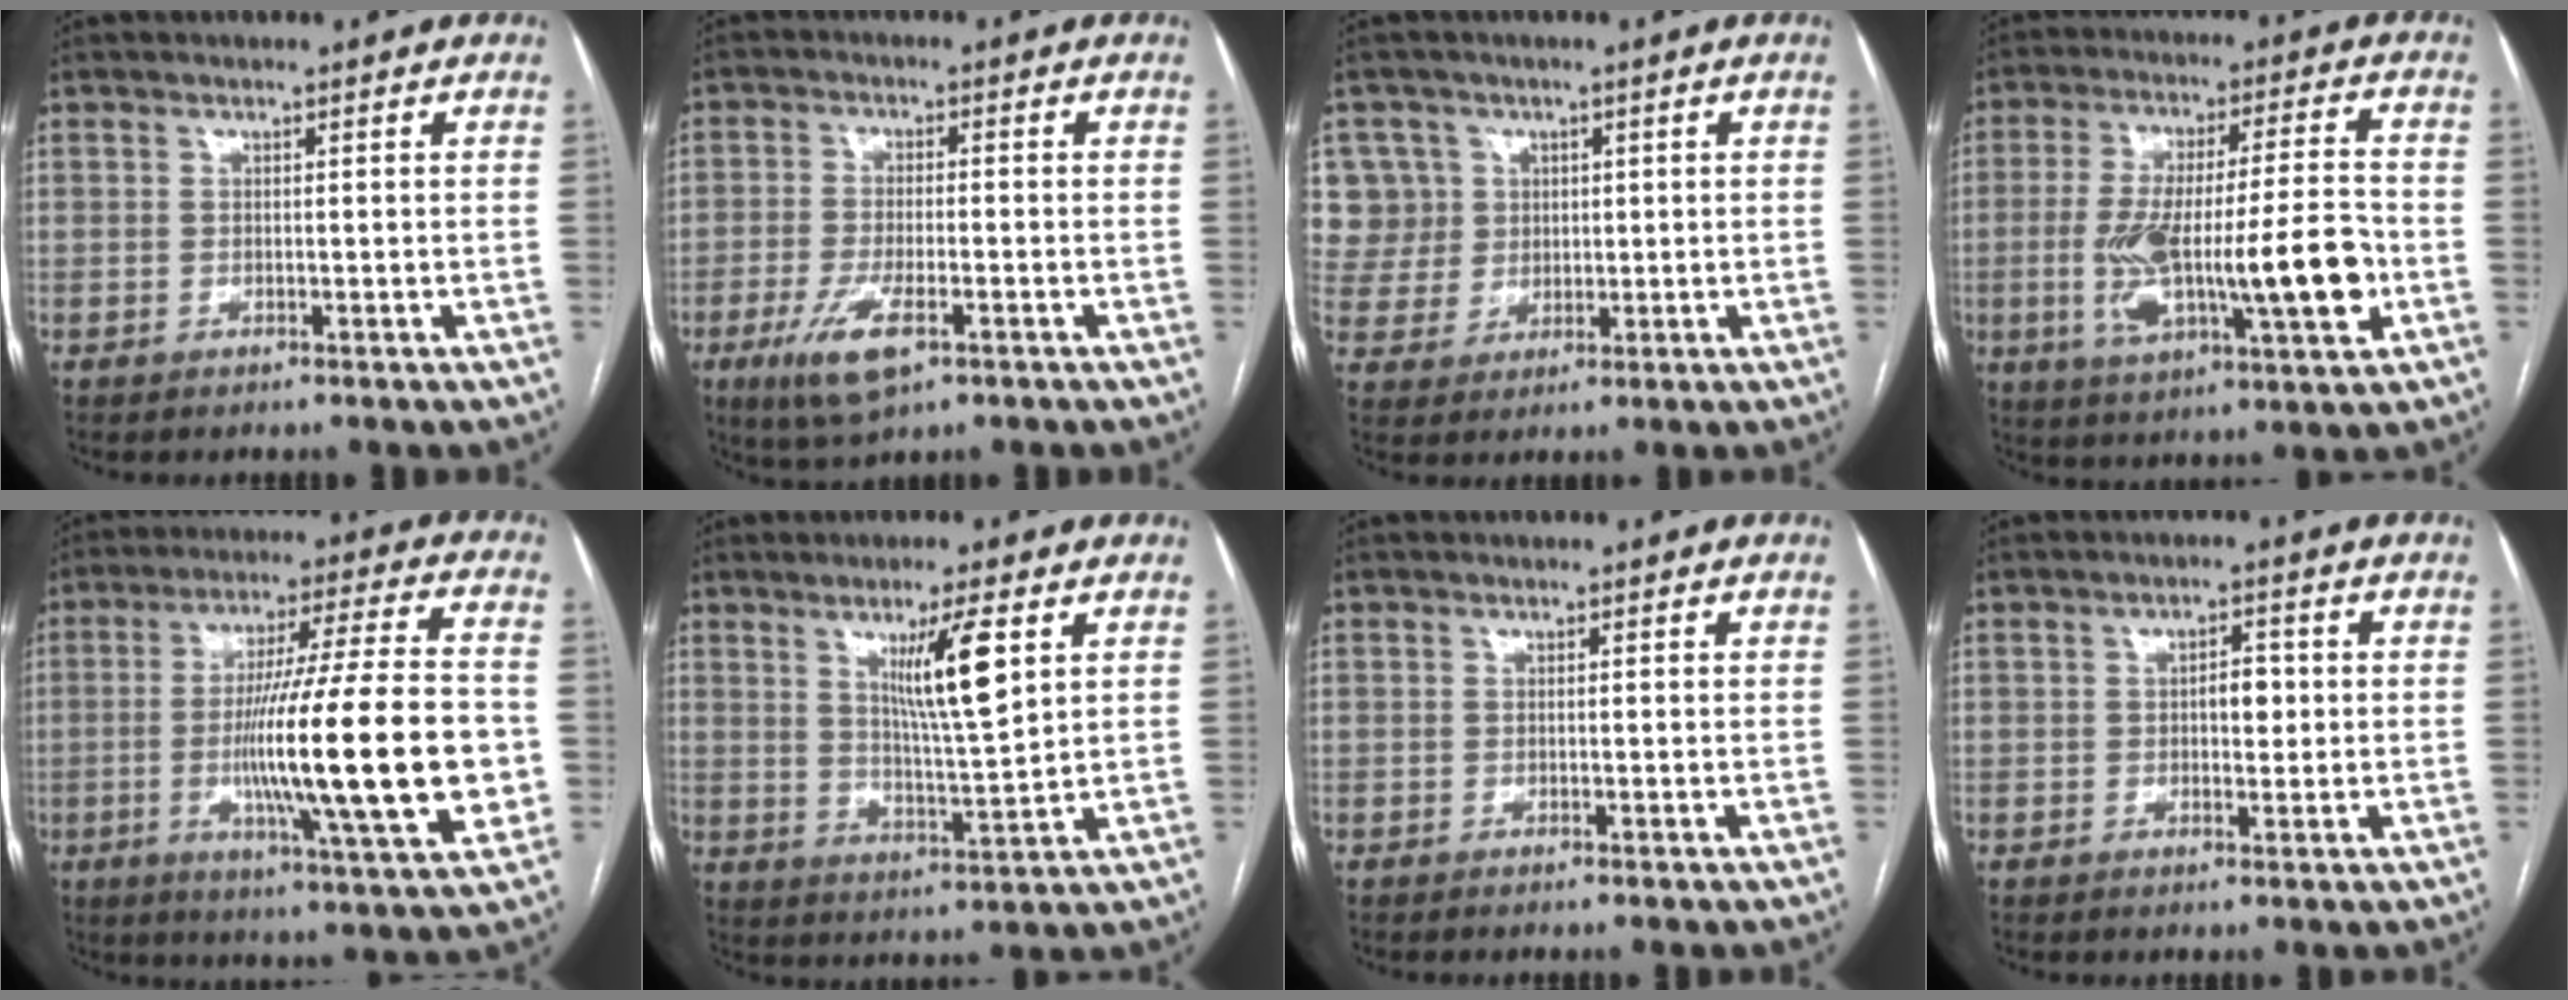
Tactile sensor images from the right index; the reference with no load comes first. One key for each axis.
{"total": 7.6, "fx": -3.6, "fy": 2.7, "fz": 6.1, "tx": -0.126, "ty": -0.013, "tz": -0.058}
{"total": 9.3, "fx": 3.0, "fy": 8.8, "fz": 0.6, "tx": -0.018, "ty": 0.037, "tz": 0.075}
{"total": 17.5, "fx": -3.5, "fy": 2.7, "fz": 16.9, "tx": -0.291, "ty": 0.007, "tz": -0.046}
{"total": 22.8, "fx": -3.4, "fy": 0.9, "fz": 22.5, "tx": -0.344, "ty": -0.007, "tz": -0.057}
{"total": 9.0, "fx": 3.7, "fy": 0.2, "fz": 8.3, "tx": -0.144, "ty": -0.012, "tz": 0.067}
{"total": 0.0}
{"total": 3.1, "fx": 0.2, "fy": 1.6, "fz": 2.6, "tx": -0.039, "ty": 0.008, "tz": 0.006}